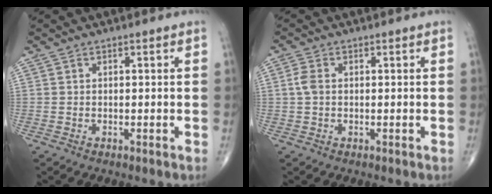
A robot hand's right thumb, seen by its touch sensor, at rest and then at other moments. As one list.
[{"total": 2.4, "force": [0.1, 1.6, 1.8], "torque": [-0.046, 0.005, -0.001]}]